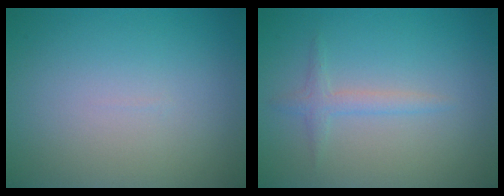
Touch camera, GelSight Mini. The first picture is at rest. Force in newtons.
{"total": 1.5, "press": 1.5, "slide": 0.1}